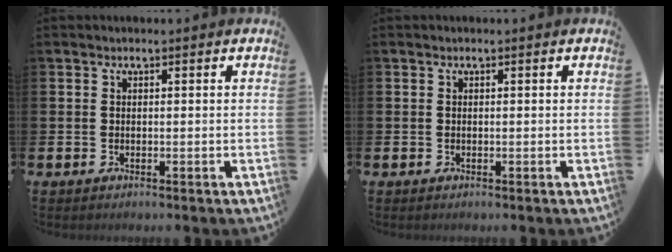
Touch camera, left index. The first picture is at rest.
{"total": 0.0}